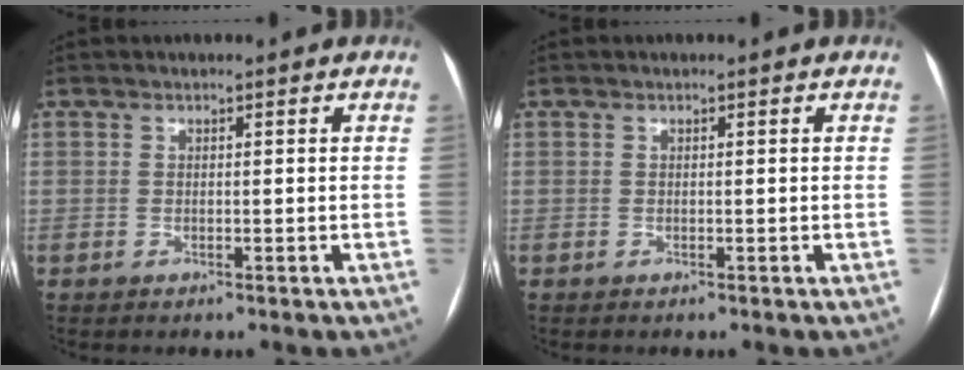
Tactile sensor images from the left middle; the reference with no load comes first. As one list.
[{"total": 0.0}]